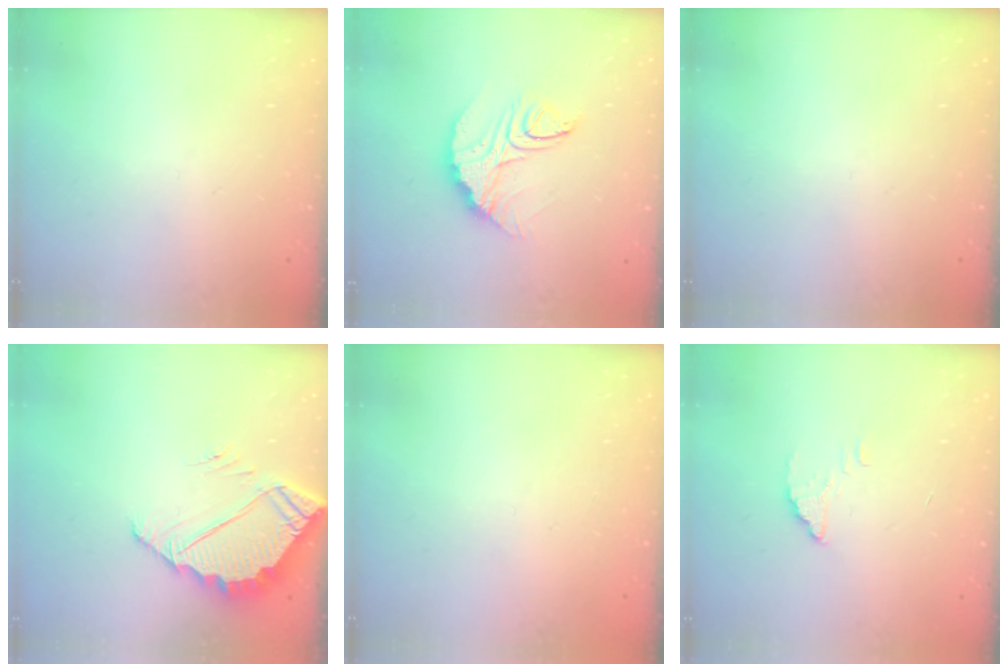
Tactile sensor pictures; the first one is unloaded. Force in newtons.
{"total": 11.7, "press": 11.7, "slide": 0.8}
{"total": 0.0}
{"total": 4.5, "press": 4.5, "slide": 0.3}
{"total": 2.3, "press": 2.3, "slide": 0.1}
{"total": 1.8, "press": 1.8, "slide": 0.1}